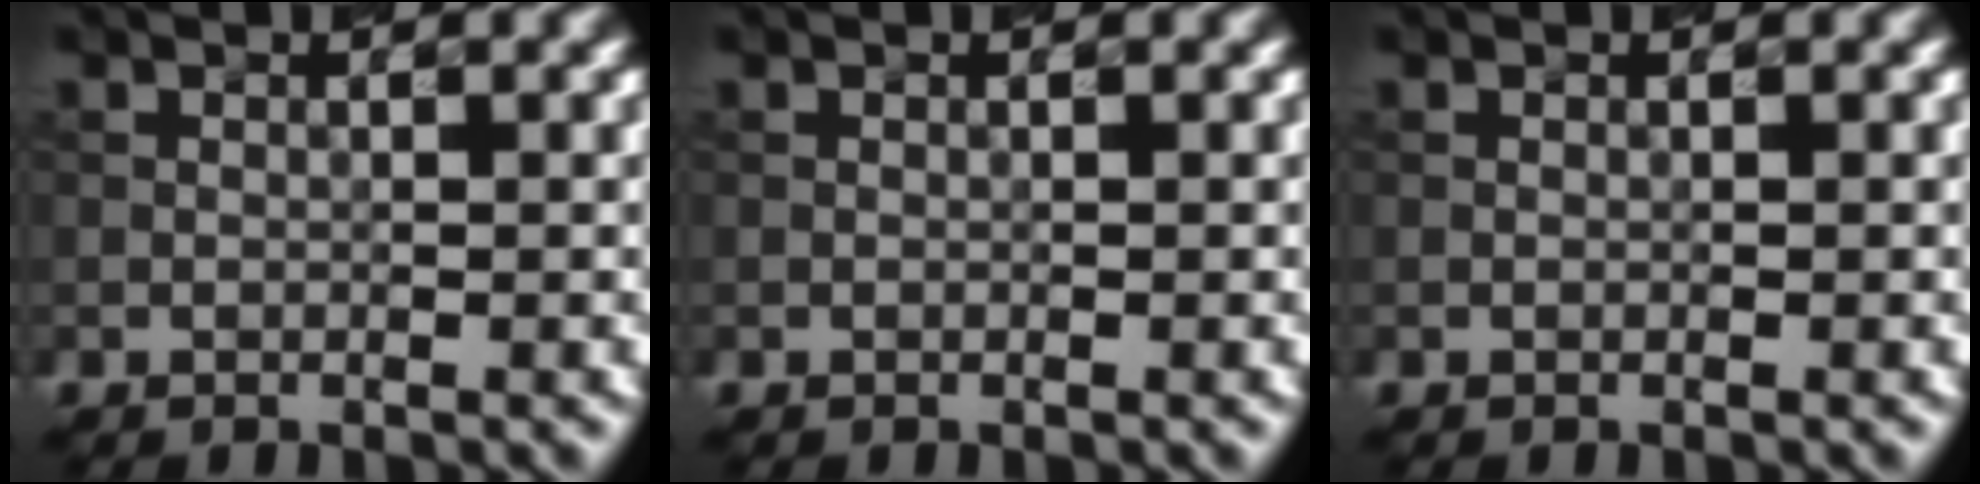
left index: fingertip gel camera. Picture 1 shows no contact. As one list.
[{"total": 0.0}, {"total": 0.0}]